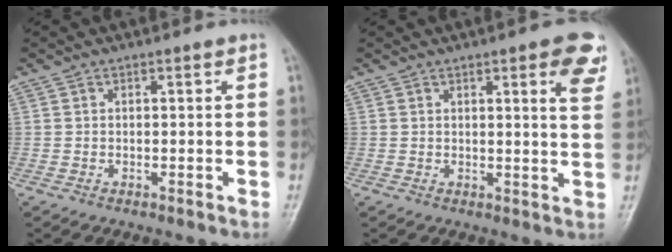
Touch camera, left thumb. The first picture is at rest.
{"total": 7.3, "force": [3.7, 1.5, 6.1], "torque": [-0.059, -0.014, 0.039]}